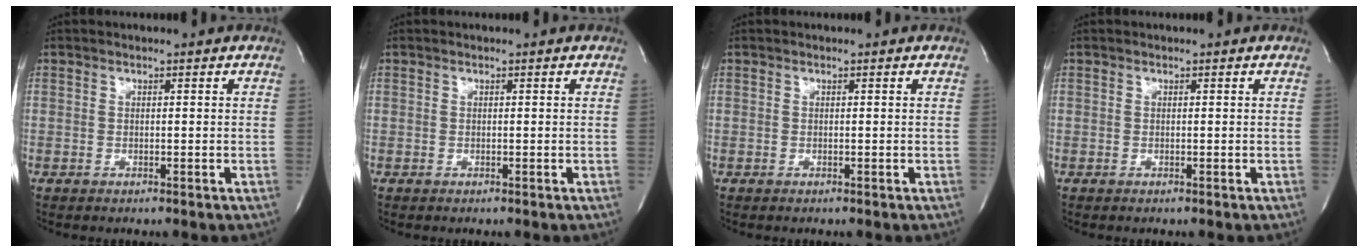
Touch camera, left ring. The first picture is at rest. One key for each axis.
{"total": 0.0}
{"total": 0.0}
{"total": 0.0}